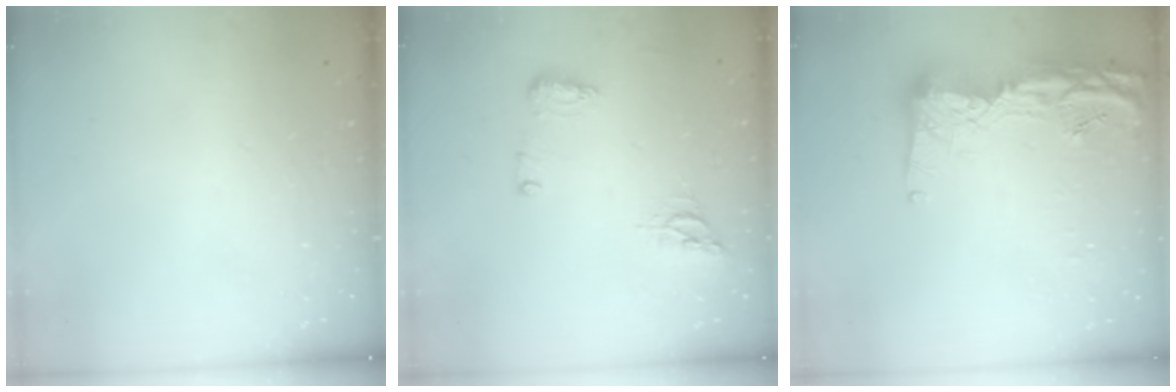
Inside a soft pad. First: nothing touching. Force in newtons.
{"total": 11.7, "press": 10.0, "slide": 6.1}
{"total": 16.7, "press": 16.6, "slide": 1.5}